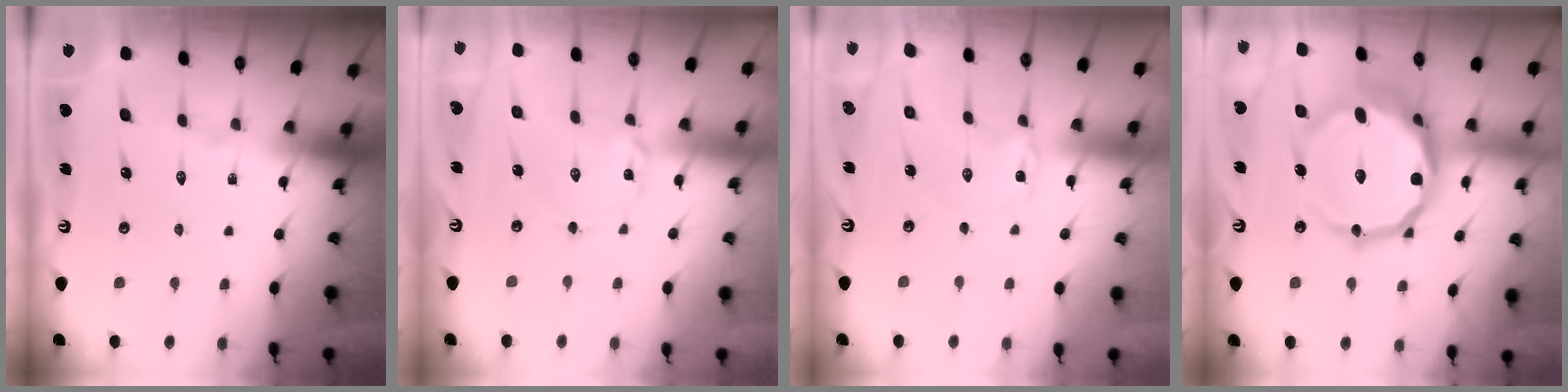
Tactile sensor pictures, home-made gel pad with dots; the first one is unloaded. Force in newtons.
{"total": 2.4, "press": 2.4, "slide": 0.1}
{"total": 0.9, "press": 0.9, "slide": 0.1}
{"total": 20.9, "press": 20.7, "slide": 2.9}